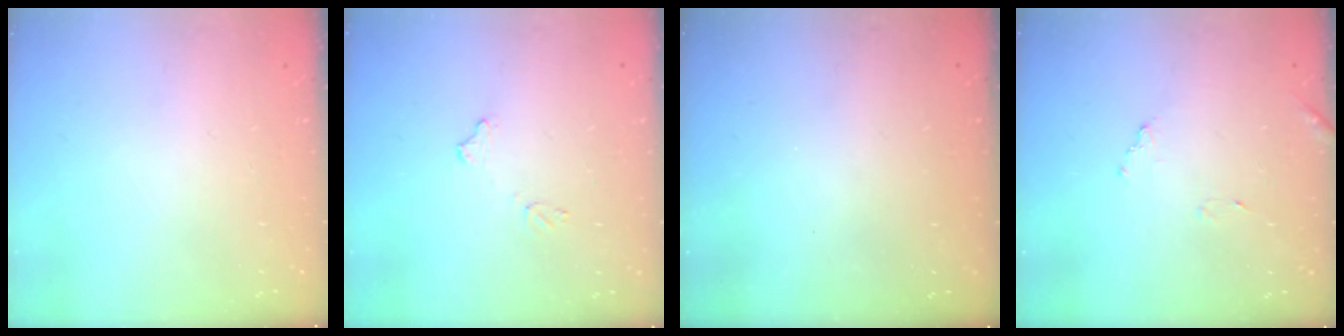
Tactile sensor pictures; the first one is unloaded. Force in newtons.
{"total": 7.8, "press": 7.8, "slide": 0.4}
{"total": 3.3, "press": 3.3, "slide": 0.1}
{"total": 7.1, "press": 7.0, "slide": 0.4}